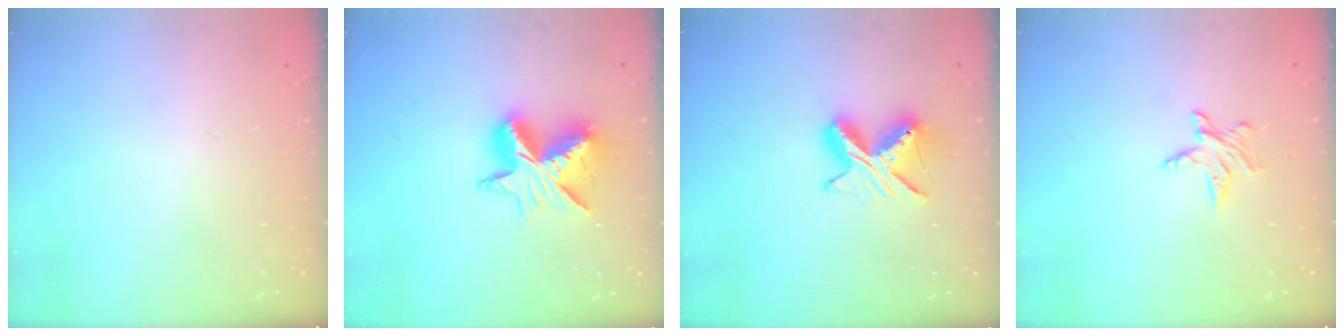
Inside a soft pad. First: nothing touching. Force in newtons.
{"total": 12.1, "press": 12.0, "slide": 1.0}
{"total": 9.1, "press": 9.1, "slide": 0.7}
{"total": 3.9, "press": 3.9, "slide": 0.5}